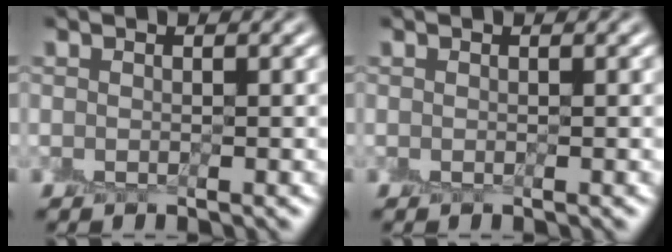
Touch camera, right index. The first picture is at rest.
{"total": 0.0}